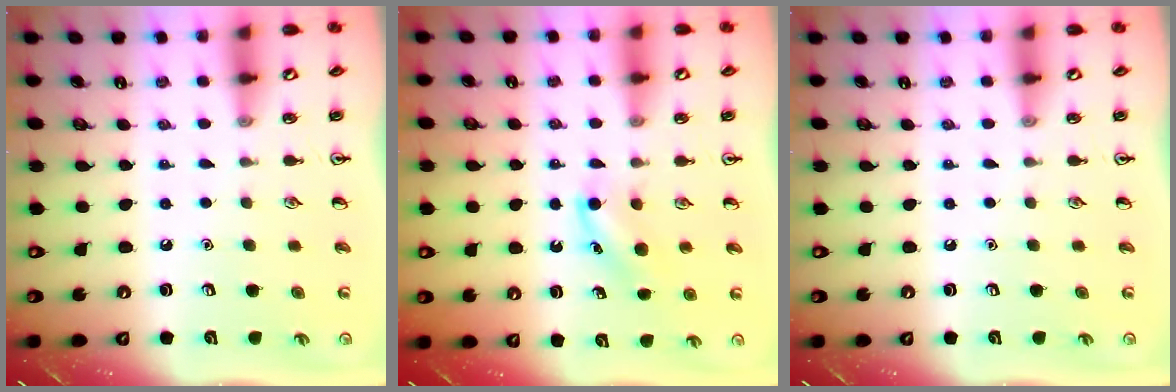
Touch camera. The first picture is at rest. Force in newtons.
{"total": 4.6, "press": 4.4, "slide": 1.3}
{"total": 0.0}